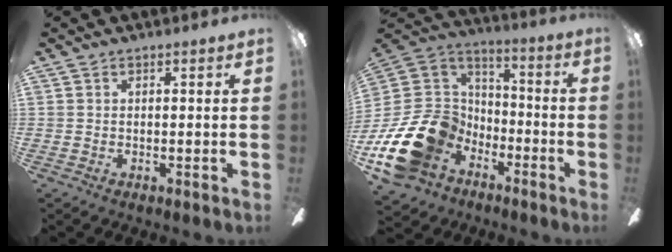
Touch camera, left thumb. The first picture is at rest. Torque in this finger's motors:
{"motor_torque": [-0.65, 1.92, 1.72, 1.05, 0.42]}